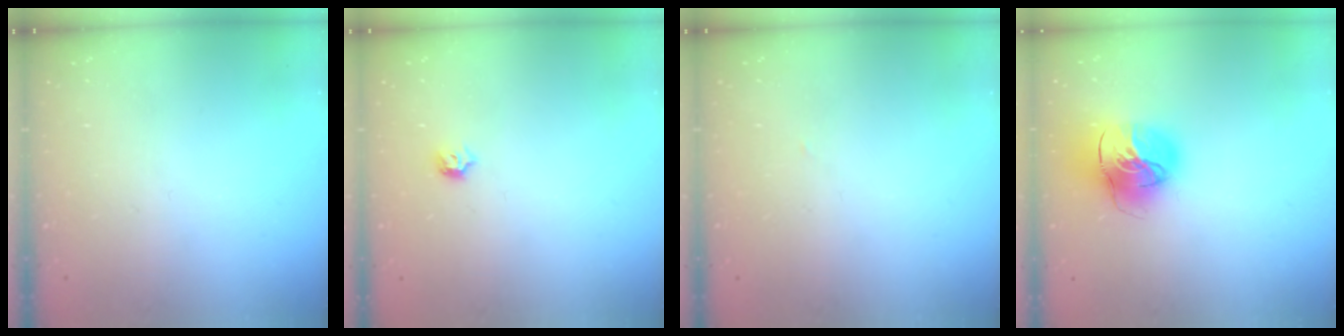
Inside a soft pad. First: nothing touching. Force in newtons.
{"total": 4.4, "press": 4.3, "slide": 0.8}
{"total": 1.3, "press": 1.3, "slide": 0.0}
{"total": 17.2, "press": 17.1, "slide": 2.0}